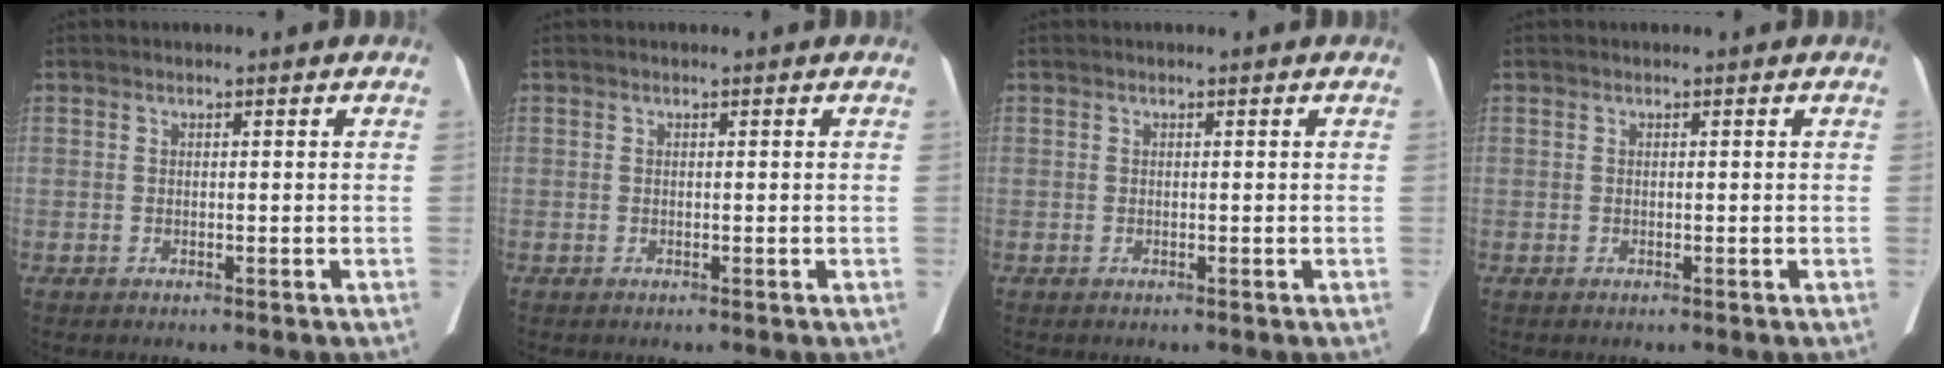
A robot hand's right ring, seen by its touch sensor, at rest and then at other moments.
{"total": 0.0}
{"total": 0.0}
{"total": 0.0}